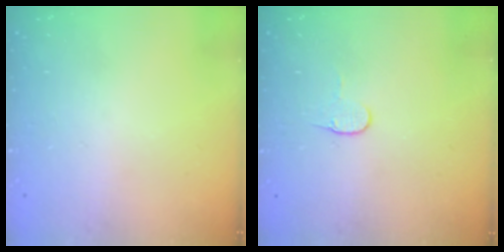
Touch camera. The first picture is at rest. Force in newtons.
{"total": 4.9, "press": 4.9, "slide": 0.4}